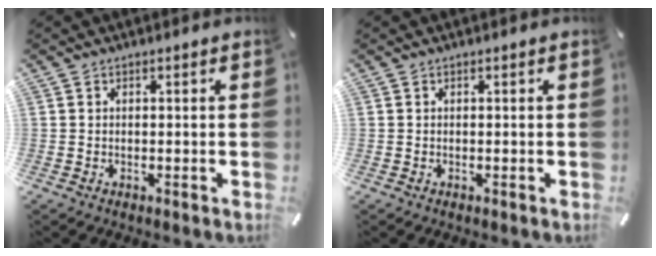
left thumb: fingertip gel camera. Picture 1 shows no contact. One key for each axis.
{"total": 0.0}